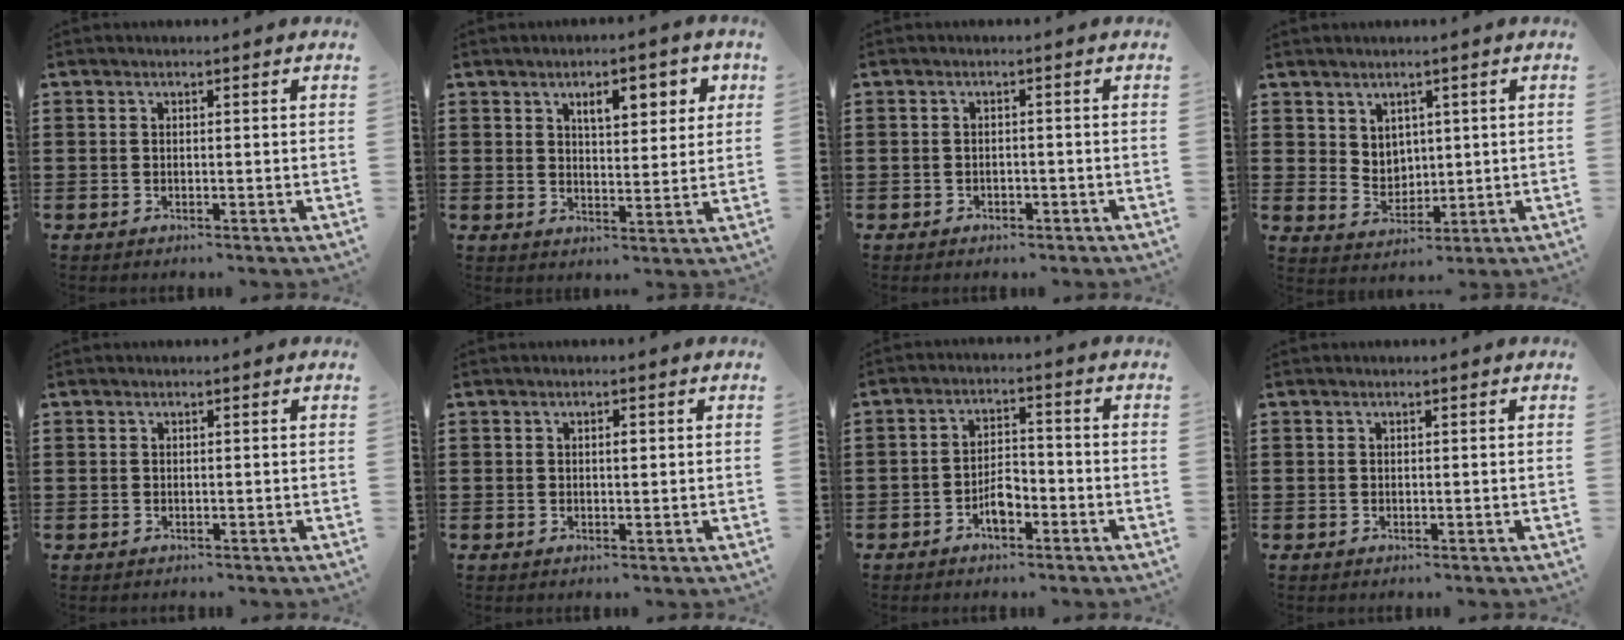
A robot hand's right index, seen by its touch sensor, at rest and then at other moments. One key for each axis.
{"total": 5.9, "fx": 2.7, "fy": 2.5, "fz": 4.6, "tx": -0.068, "ty": -0.003, "tz": 0.037}
{"total": 1.1, "fx": -0.8, "fy": 0.6, "fz": 0.1, "tx": -0.007, "ty": -0.001, "tz": -0.019}
{"total": 3.8, "fx": 2.4, "fy": 2.9, "fz": 0.7, "tx": -0.021, "ty": 0.000, "tz": 0.043}
{"total": 0.6, "fx": -0.2, "fy": 0.5, "fz": 0.0, "tx": 0.000, "ty": 0.005, "tz": -0.005}
{"total": 1.1, "fx": 0.2, "fy": 0.4, "fz": 1.0, "tx": -0.020, "ty": 0.001, "tz": 0.003}
{"total": 4.0, "fx": -2.3, "fy": 1.8, "fz": 2.8, "tx": -0.048, "ty": 0.006, "tz": -0.043}
{"total": 0.0}